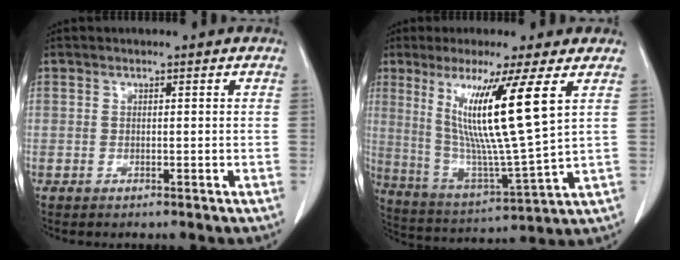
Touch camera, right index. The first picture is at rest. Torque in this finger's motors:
{"motor_torque": [1.49, 0.65, 0.70, 0.21]}